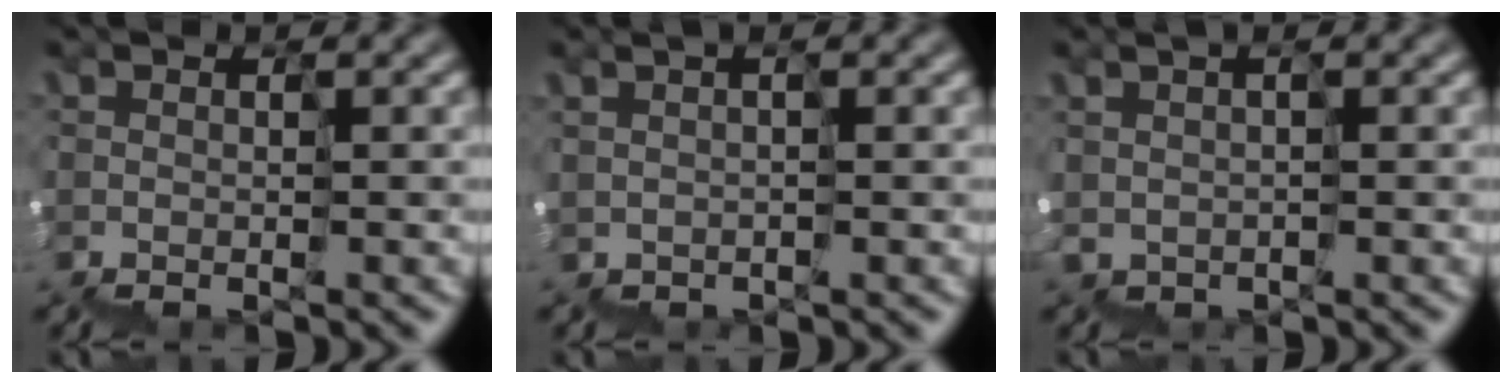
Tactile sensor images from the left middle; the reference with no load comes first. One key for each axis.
{"total": 1.0, "fx": 0.2, "fy": -0.8, "fz": -0.6, "tx": 0.013, "ty": 0.003, "tz": 0.008}
{"total": 1.1, "fx": 0.5, "fy": -0.1, "fz": -1.0, "tx": 0.016, "ty": 0.005, "tz": 0.013}